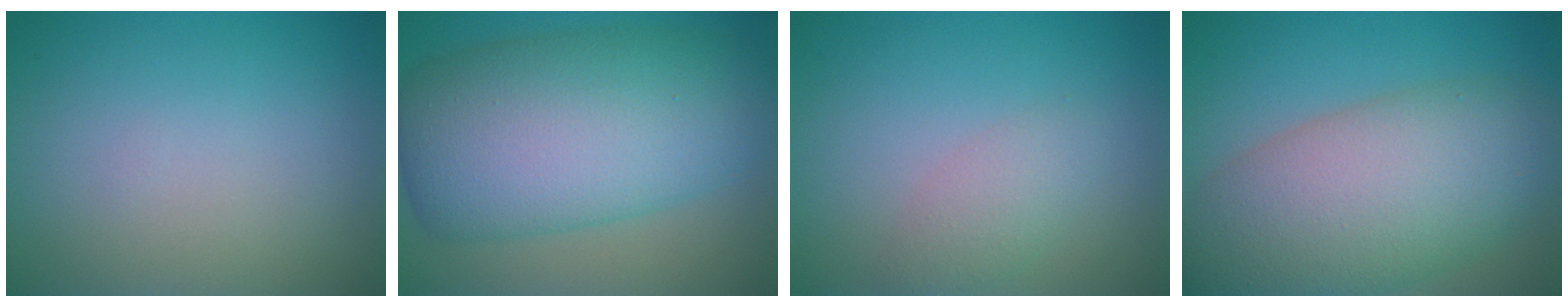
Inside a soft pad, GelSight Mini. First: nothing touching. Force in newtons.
{"total": 12.9, "press": 12.9, "slide": 0.1}
{"total": 2.3, "press": 2.3, "slide": 0.0}
{"total": 10.8, "press": 10.8, "slide": 0.5}